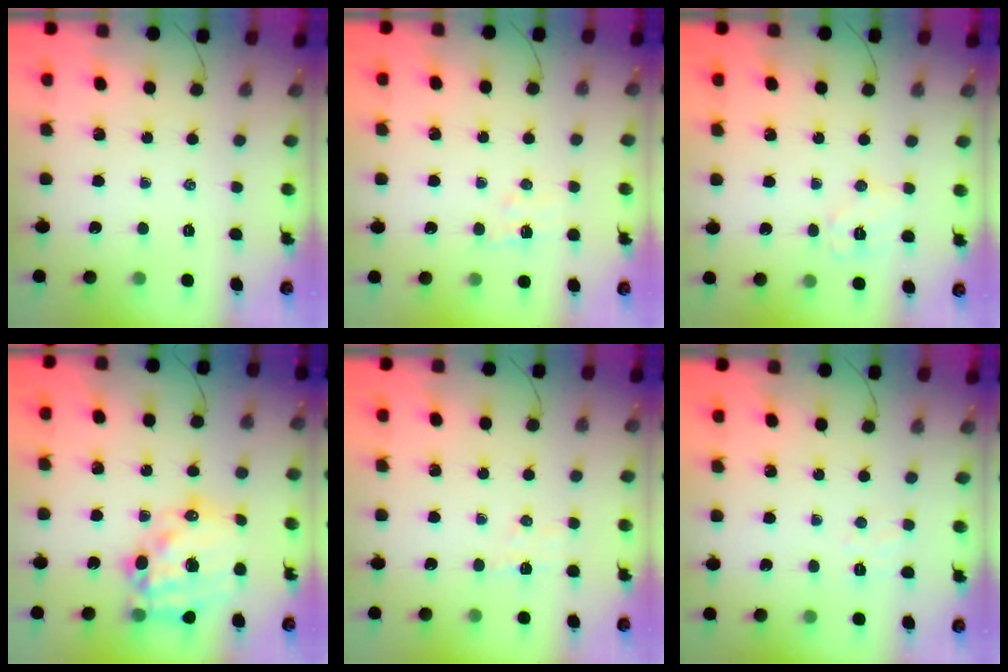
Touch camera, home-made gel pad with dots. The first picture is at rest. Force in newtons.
{"total": 5.2, "press": 5.0, "slide": 1.3}
{"total": 6.8, "press": 6.8, "slide": 1.0}
{"total": 19.2, "press": 18.6, "slide": 4.5}
{"total": 4.7, "press": 4.6, "slide": 1.0}
{"total": 4.0, "press": 3.9, "slide": 0.9}